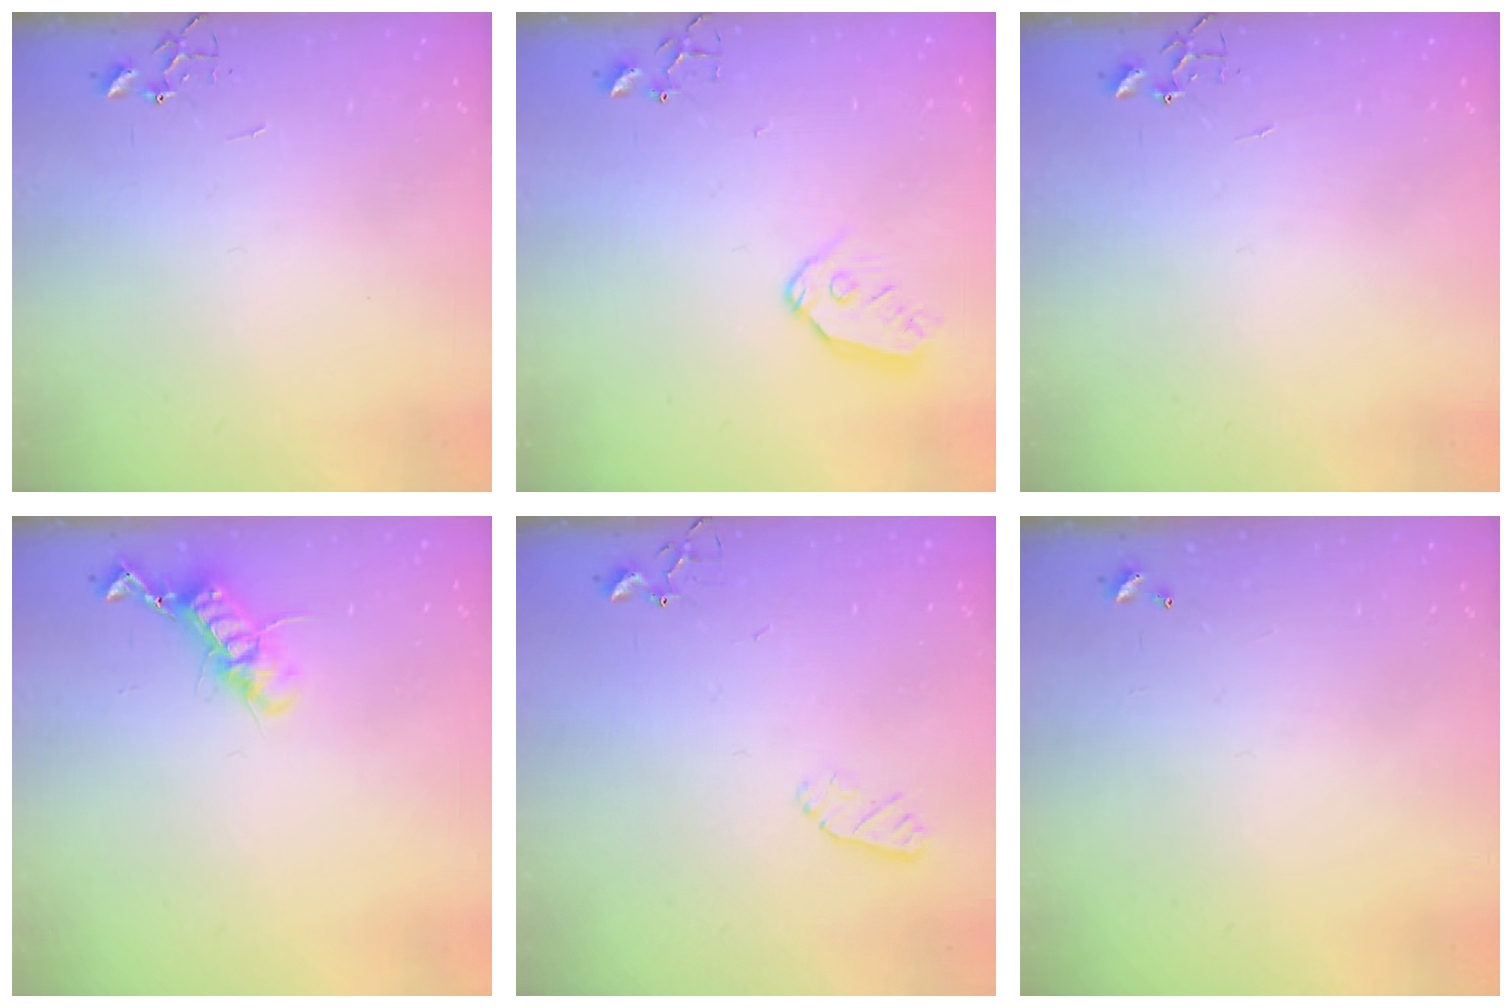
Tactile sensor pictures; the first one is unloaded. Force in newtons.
{"total": 9.0, "press": 8.9, "slide": 0.9}
{"total": 0.0}
{"total": 12.3, "press": 12.3, "slide": 0.6}
{"total": 5.0, "press": 4.9, "slide": 0.9}
{"total": 0.0}